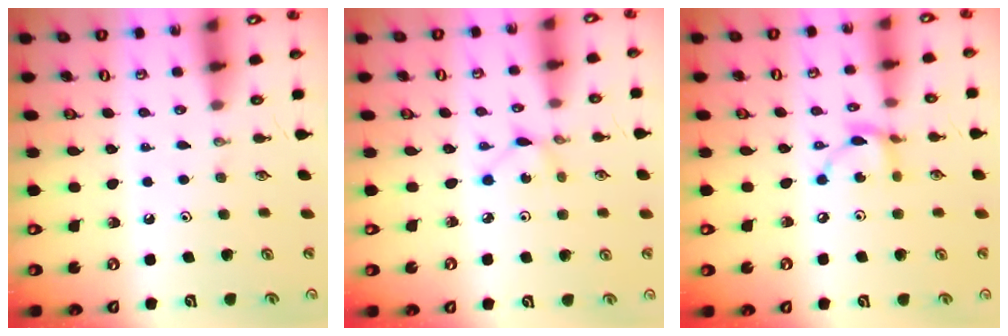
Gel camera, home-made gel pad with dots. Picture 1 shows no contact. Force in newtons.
{"total": 1.5, "press": 1.5, "slide": 0.1}
{"total": 6.8, "press": 6.8, "slide": 0.2}